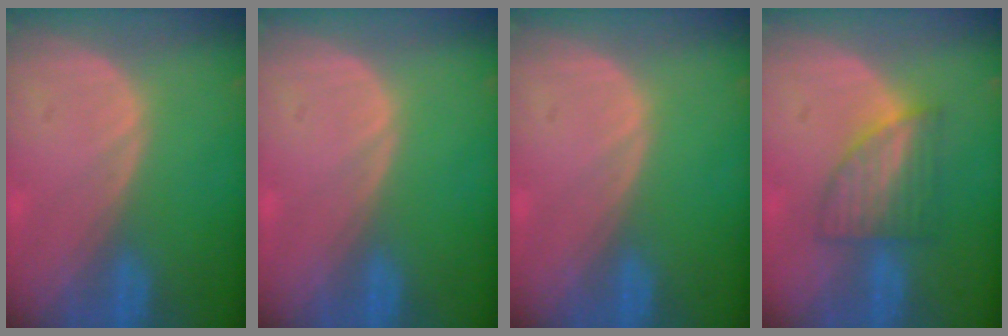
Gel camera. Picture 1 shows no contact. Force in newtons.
{"total": 0.0}
{"total": 0.0}
{"total": 5.9, "press": 5.9, "slide": 0.4}